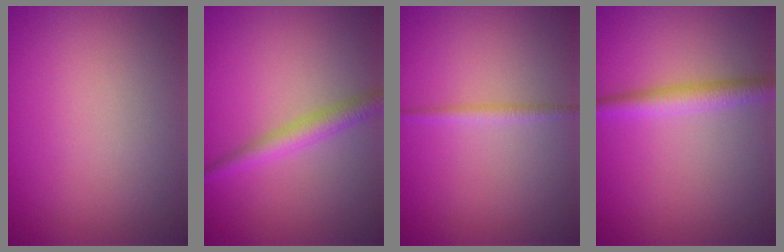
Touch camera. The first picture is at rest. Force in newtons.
{"total": 2.5, "press": 2.5, "slide": 0.1}
{"total": 1.1, "press": 1.1, "slide": 0.1}
{"total": 2.7, "press": 2.7, "slide": 0.1}